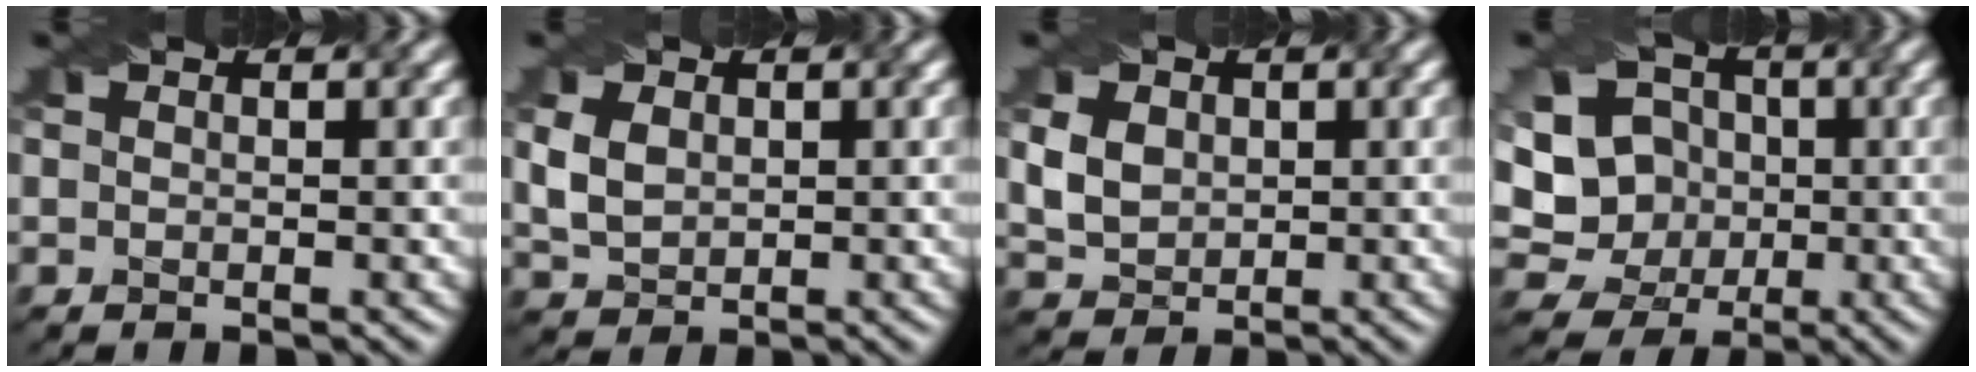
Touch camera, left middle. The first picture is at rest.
{"total": 3.0, "force": [0.4, 2.3, 1.9], "torque": [-0.051, 0.002, 0.012]}
{"total": 4.1, "force": [1.0, 3.3, 2.3], "torque": [-0.071, 0.012, 0.017]}
{"total": 11.0, "force": [0.6, 9.8, 4.9], "torque": [-0.125, 0.042, -0.015]}